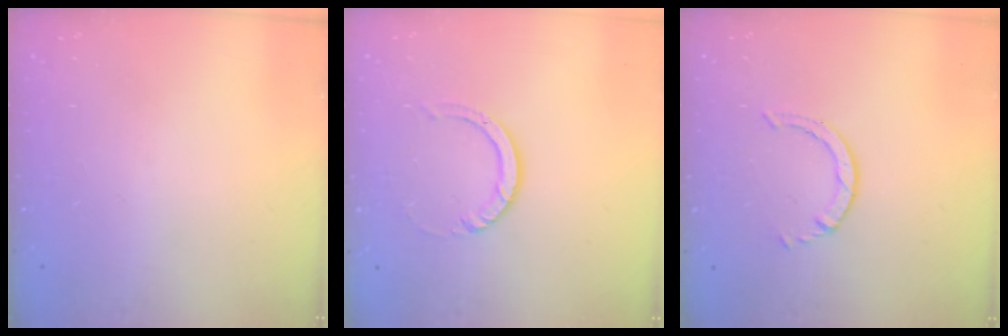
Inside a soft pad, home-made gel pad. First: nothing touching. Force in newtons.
{"total": 3.2, "press": 3.2, "slide": 0.3}
{"total": 0.8, "press": 0.7, "slide": 0.1}